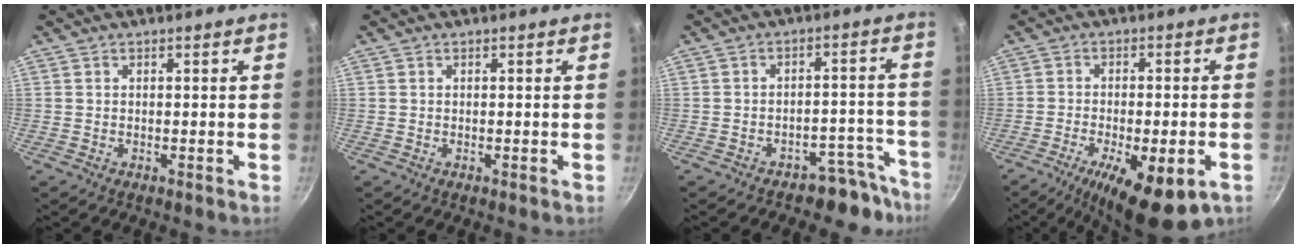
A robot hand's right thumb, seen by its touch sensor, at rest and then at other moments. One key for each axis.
{"total": 0.0}
{"total": 7.6, "fx": -6.3, "fy": 4.1, "fz": 1.3, "tx": 0.062, "ty": 0.084, "tz": -0.075}
{"total": 14.8, "fx": -6.5, "fy": 5.1, "fz": 12.3, "tx": -0.186, "ty": 0.005, "tz": -0.093}